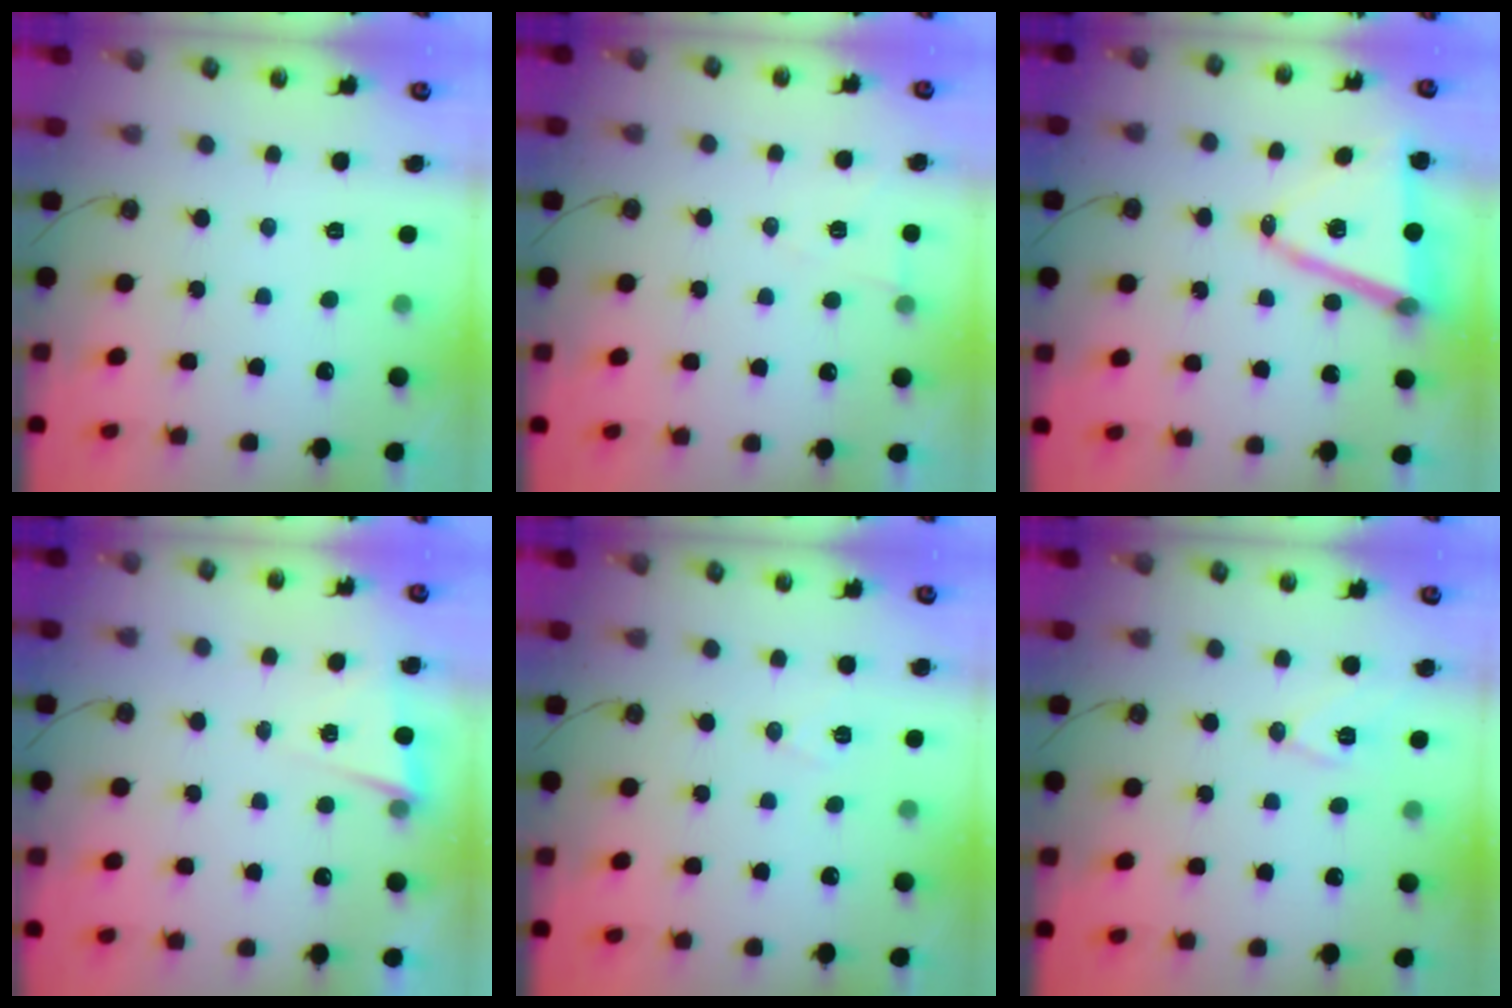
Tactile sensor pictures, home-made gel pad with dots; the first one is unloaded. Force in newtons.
{"total": 5.9, "press": 3.7, "slide": 4.5}
{"total": 14.4, "press": 13.8, "slide": 4.0}
{"total": 3.0, "press": 2.8, "slide": 0.9}
{"total": 5.9, "press": 4.3, "slide": 4.0}
{"total": 8.4, "press": 7.5, "slide": 3.8}